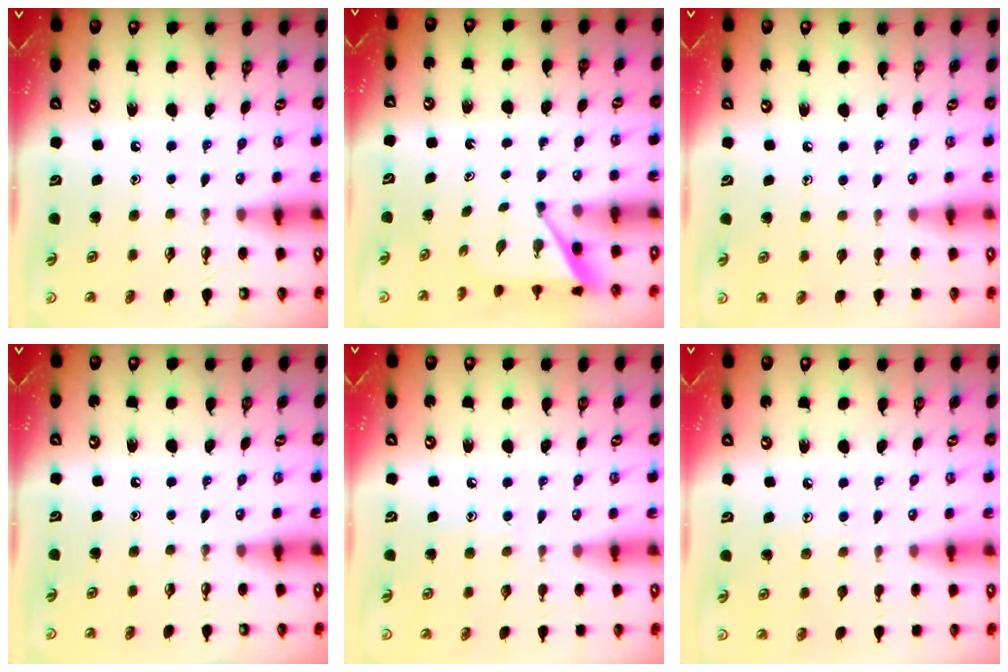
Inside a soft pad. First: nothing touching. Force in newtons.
{"total": 3.9, "press": 3.9, "slide": 0.3}
{"total": 4.6, "press": 4.6, "slide": 0.5}
{"total": 0.0}
{"total": 5.3, "press": 5.2, "slide": 0.5}
{"total": 4.5, "press": 4.4, "slide": 0.4}